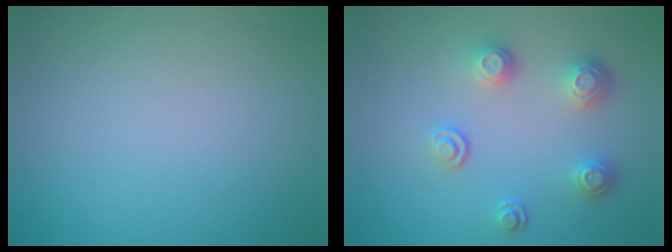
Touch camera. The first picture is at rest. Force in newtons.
{"total": 3.2, "press": 2.5, "slide": 2.0}